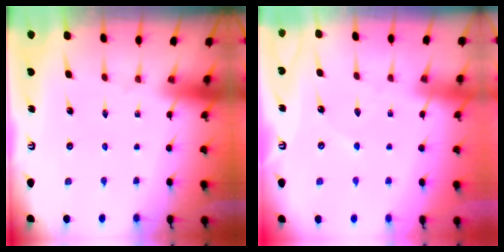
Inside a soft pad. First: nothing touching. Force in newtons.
{"total": 2.6, "press": 2.6, "slide": 0.3}